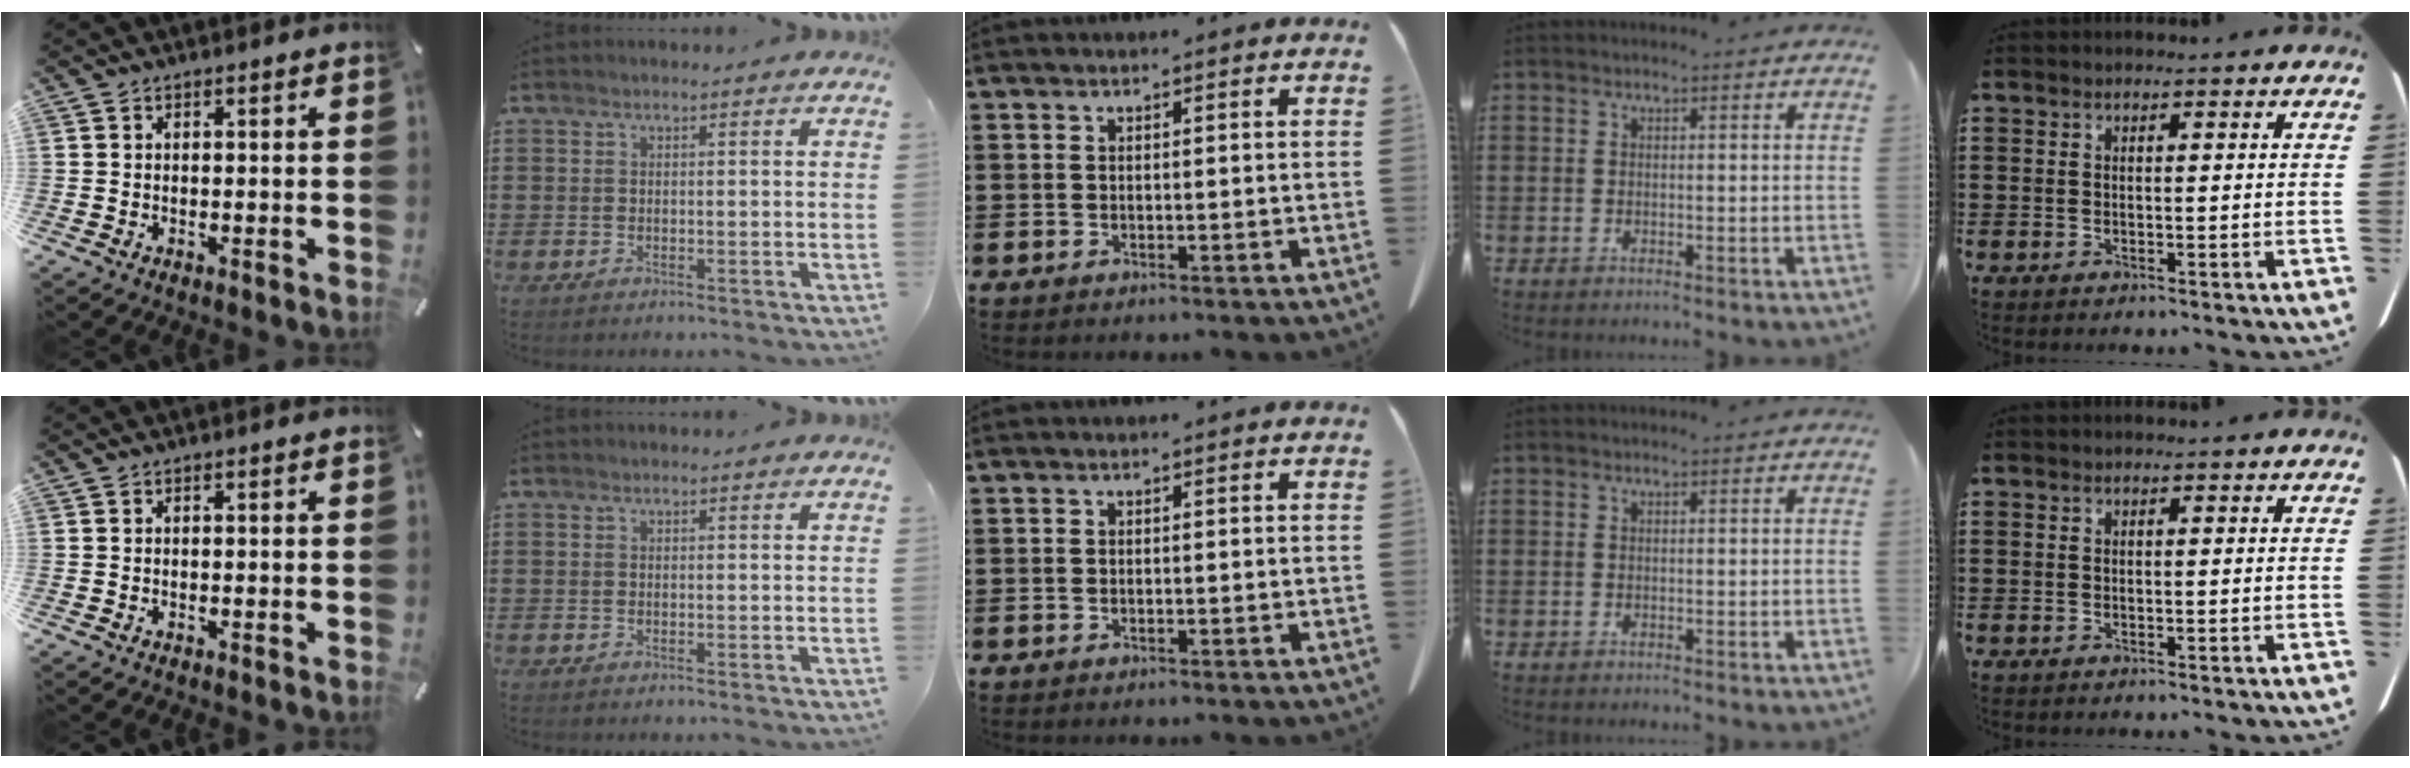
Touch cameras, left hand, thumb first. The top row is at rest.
{}